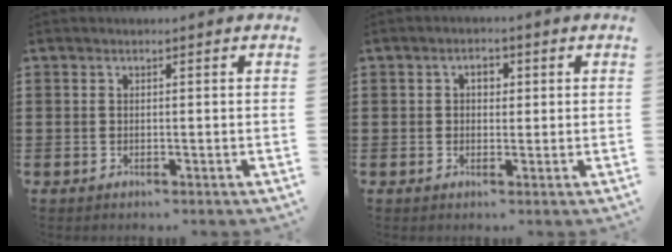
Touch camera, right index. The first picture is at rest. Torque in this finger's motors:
{"motor_torque": [0.42, 0.37, 0.01, 0.03]}